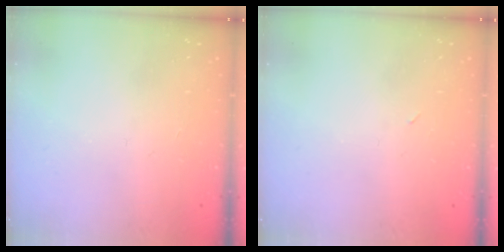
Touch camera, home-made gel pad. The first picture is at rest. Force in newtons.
{"total": 2.9, "press": 2.9, "slide": 0.7}